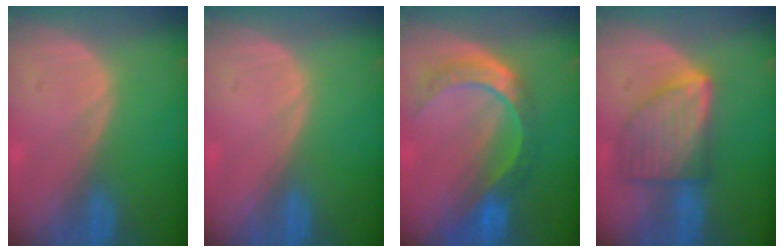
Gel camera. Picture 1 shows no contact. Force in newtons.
{"total": 0.0}
{"total": 8.7, "press": 7.3, "slide": 4.7}
{"total": 7.9, "press": 7.9, "slide": 0.3}